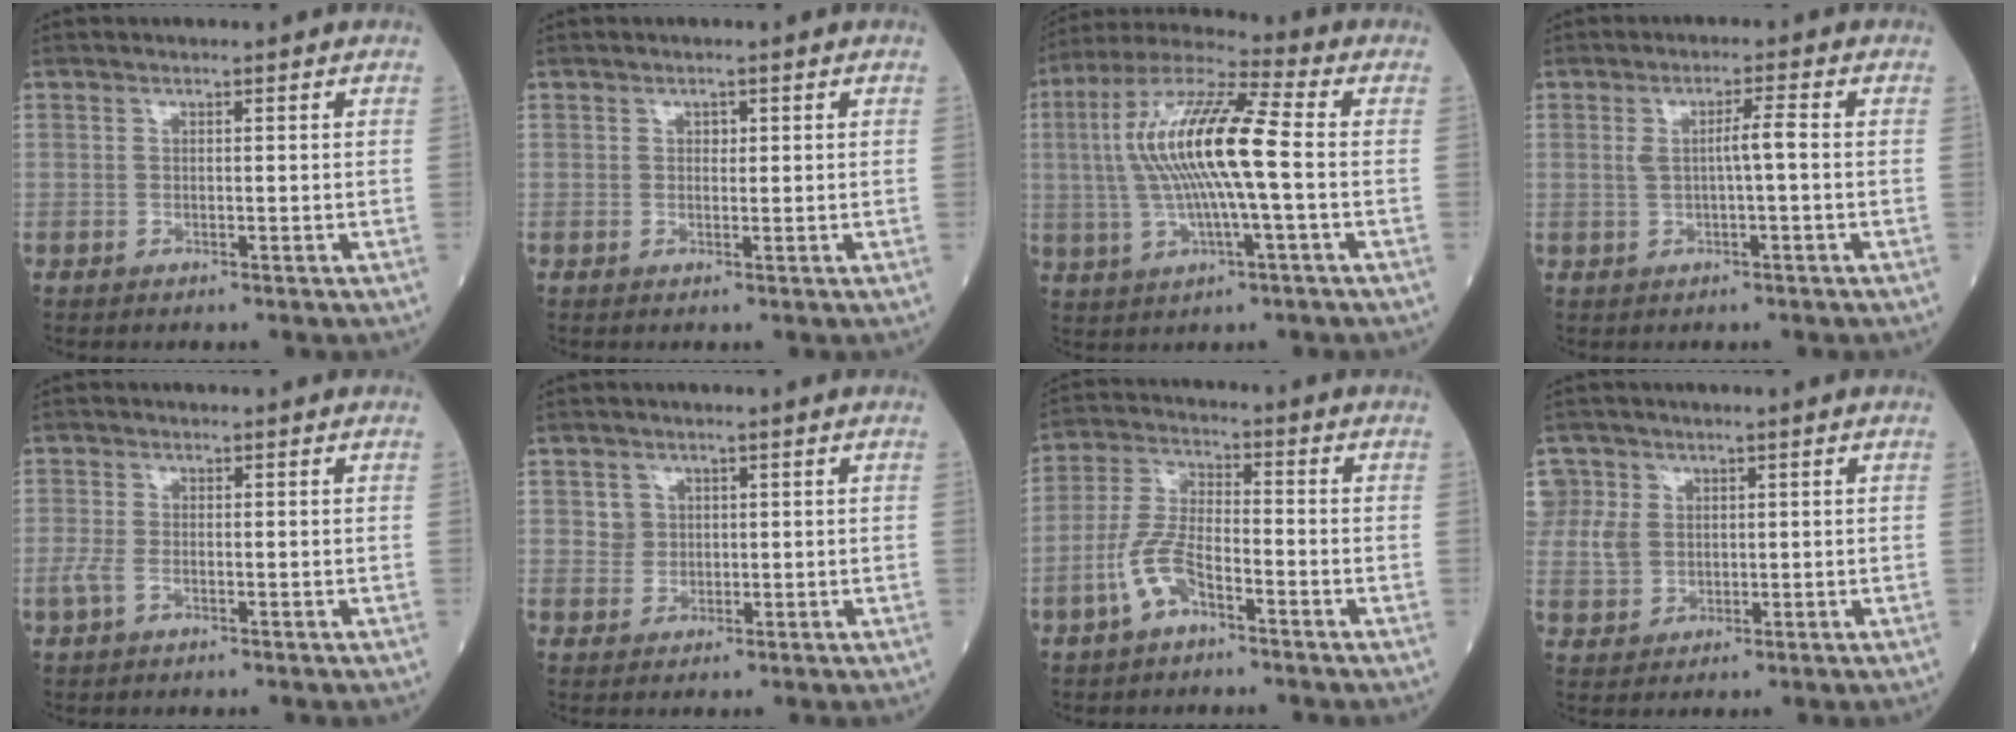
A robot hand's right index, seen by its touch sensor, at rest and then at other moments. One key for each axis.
{"total": 0.9, "fx": 0.3, "fy": 0.7, "fz": 0.5, "tx": -0.006, "ty": 0.000, "tz": 0.003}
{"total": 15.0, "fx": 0.2, "fy": 1.6, "fz": 14.9, "tx": -0.298, "ty": 0.015, "tz": -0.003}
{"total": 3.4, "fx": 0.1, "fy": 0.1, "fz": 3.4, "tx": -0.064, "ty": 0.005, "tz": 0.003}
{"total": 2.0, "fx": -0.8, "fy": 0.8, "fz": 1.7, "tx": -0.054, "ty": -0.004, "tz": -0.020}
{"total": 1.8, "fx": 0.5, "fy": 1.8, "fz": 0.1, "tx": 0.008, "ty": 0.001, "tz": 0.003}
{"total": 6.9, "fx": -3.6, "fy": 2.4, "fz": 5.4, "tx": -0.127, "ty": 0.005, "tz": -0.074}
{"total": 4.8, "fx": 1.4, "fy": 4.5, "fz": 0.6, "tx": -0.009, "ty": 0.013, "tz": 0.033}